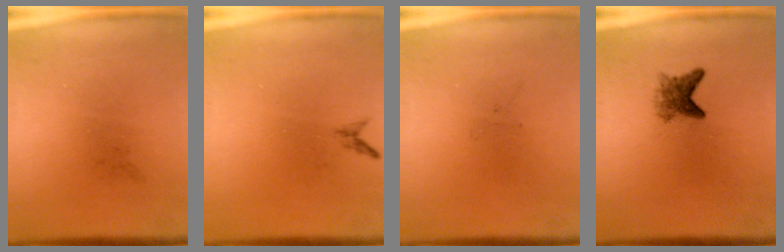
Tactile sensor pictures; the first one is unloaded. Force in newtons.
{"total": 0.7}
{"total": 0.0}
{"total": 2.9}